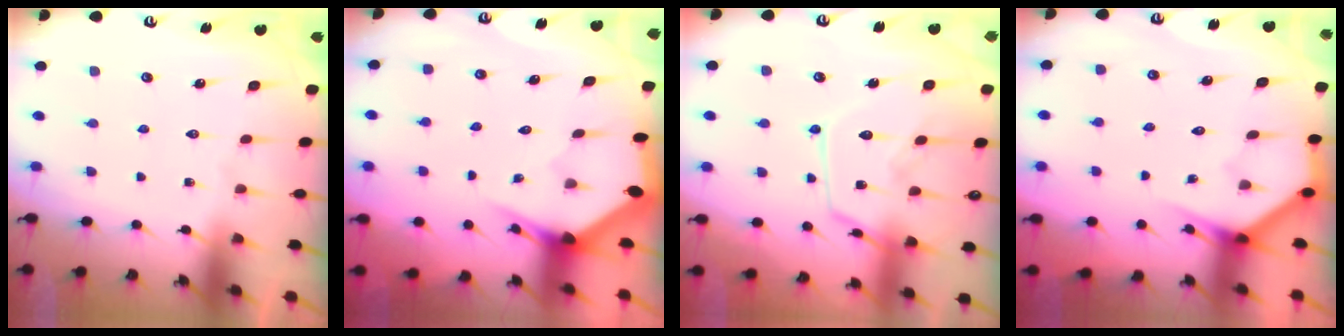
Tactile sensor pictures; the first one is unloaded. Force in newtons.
{"total": 3.0, "press": 3.0, "slide": 0.1}
{"total": 13.8, "press": 13.8, "slide": 1.2}
{"total": 3.7, "press": 3.7, "slide": 0.4}